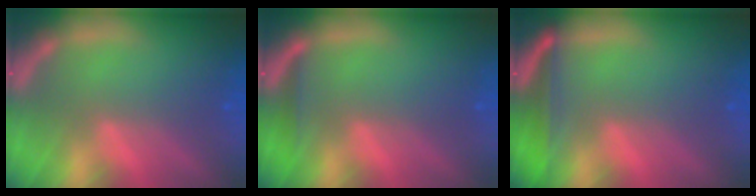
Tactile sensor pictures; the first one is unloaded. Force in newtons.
{"total": 1.4}
{"total": 4.5}